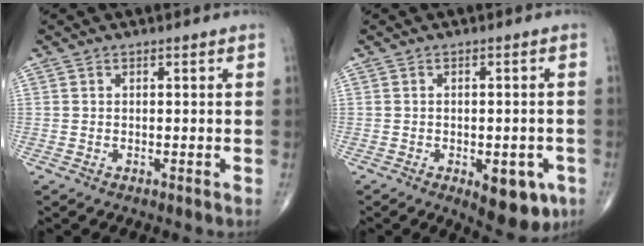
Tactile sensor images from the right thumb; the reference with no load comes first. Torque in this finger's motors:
{"motor_torque": [1.08, 0.95, 0.61, -0.75, 0.22]}